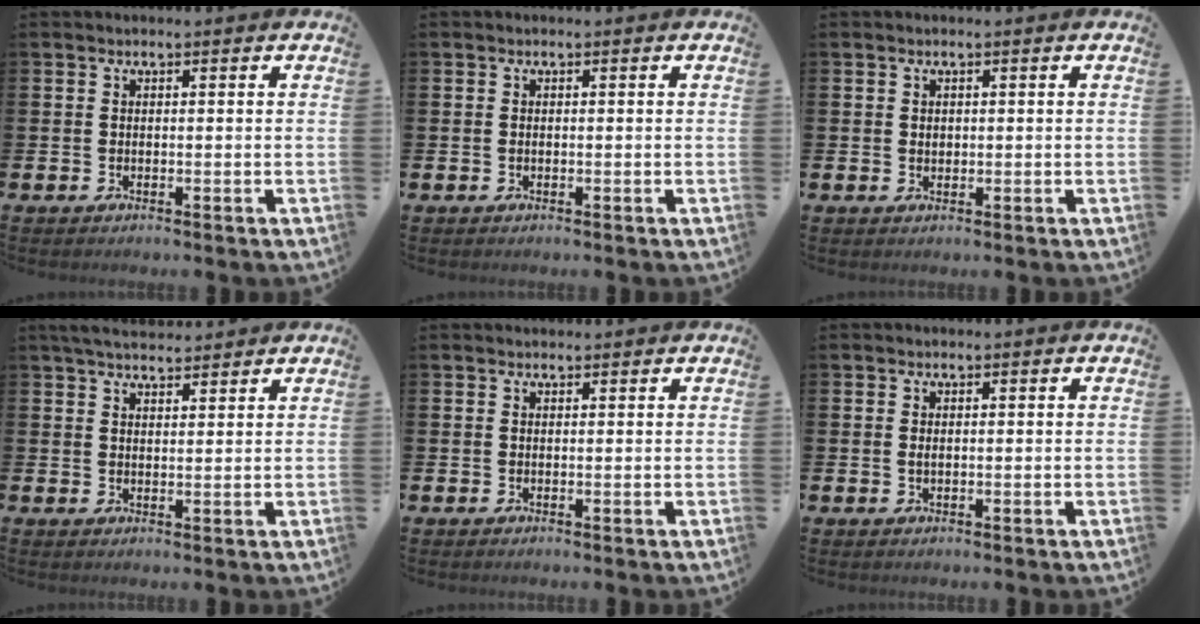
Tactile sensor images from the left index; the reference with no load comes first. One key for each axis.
{"total": 0.0}
{"total": 0.8, "fx": 0.5, "fy": 0.6, "fz": 0.3, "tx": 0.004, "ty": 0.000, "tz": 0.007}
{"total": 4.3, "fx": 4.0, "fy": 0.8, "fz": 1.2, "tx": -0.031, "ty": -0.013, "tz": 0.074}
{"total": 0.7, "fx": 0.7, "fy": 0.2, "fz": 0.1, "tx": 0.006, "ty": -0.001, "tz": 0.010}
{"total": 0.6, "fx": 0.2, "fy": 0.3, "fz": 0.5, "tx": -0.008, "ty": 0.001, "tz": 0.002}